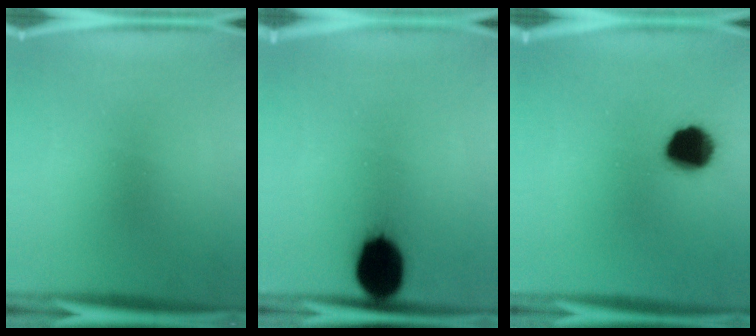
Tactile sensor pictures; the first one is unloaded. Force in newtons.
{"total": 13.9}
{"total": 10.6}